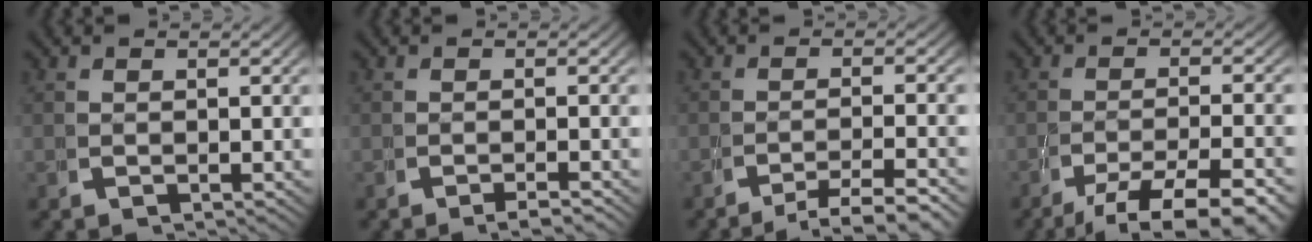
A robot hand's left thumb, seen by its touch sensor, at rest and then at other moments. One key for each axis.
{"total": 1.4, "fx": -1.1, "fy": 0.1, "fz": 0.9, "tx": -0.014, "ty": 0.004, "tz": -0.024}
{"total": 3.9, "fx": -2.7, "fy": 1.4, "fz": 2.4, "tx": -0.034, "ty": -0.004, "tz": -0.043}
{"total": 7.1, "fx": -4.3, "fy": 3.0, "fz": 4.9, "tx": -0.078, "ty": -0.019, "tz": -0.056}